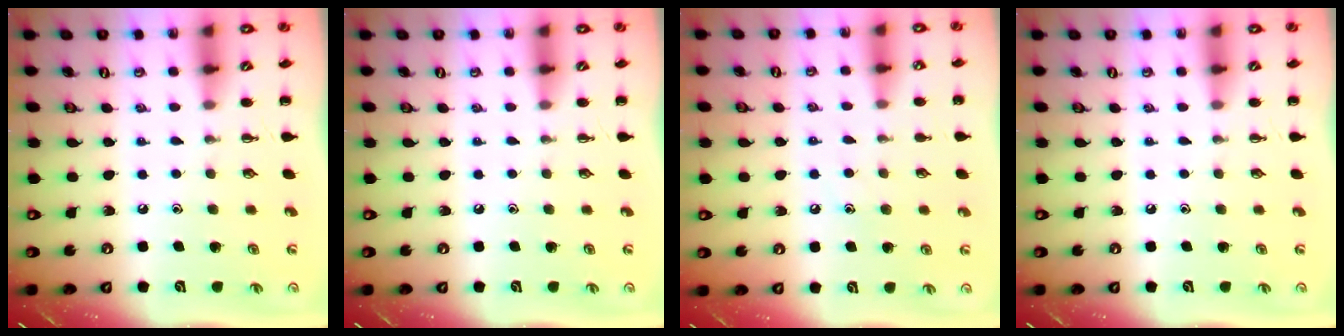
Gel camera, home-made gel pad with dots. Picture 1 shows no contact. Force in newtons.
{"total": 0.0}
{"total": 6.0, "press": 5.8, "slide": 1.6}
{"total": 0.0}